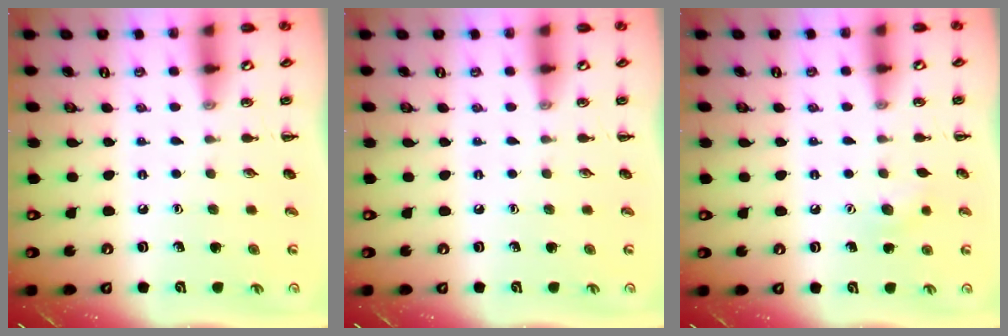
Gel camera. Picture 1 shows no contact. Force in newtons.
{"total": 0.0}
{"total": 6.3, "press": 6.0, "slide": 1.9}